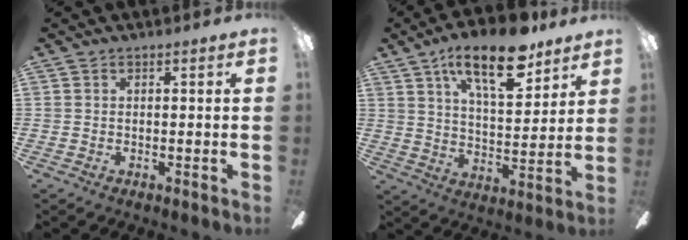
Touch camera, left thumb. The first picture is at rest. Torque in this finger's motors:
{"motor_torque": [0.36, 0.55, 1.66, -1.11, 0.39]}